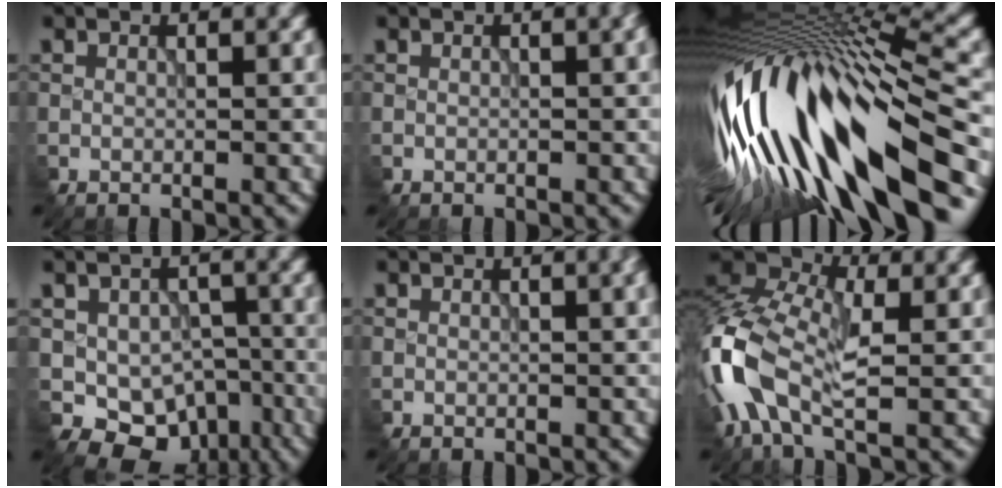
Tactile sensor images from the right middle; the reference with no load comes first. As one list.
[{"total": 2.2, "force": [0.3, 1.0, 2.0], "torque": [-0.010, 0.006, 0.005]}, {"total": 17.5, "force": [-4.4, 5.9, 15.9], "torque": [-0.277, -0.005, -0.064]}, {"total": 6.6, "force": [-2.8, 5.2, 2.8], "torque": [-0.033, -0.005, -0.032]}, {"total": 2.5, "force": [0.6, 1.0, 2.2], "torque": [-0.018, 0.006, 0.008]}, {"total": 9.8, "force": [-2.5, 5.3, 7.9], "torque": [-0.197, -0.001, -0.069]}]